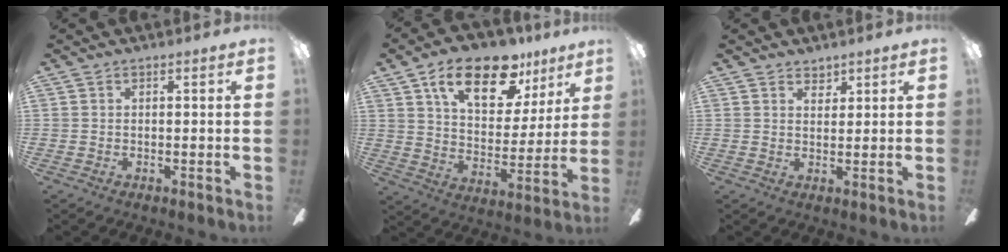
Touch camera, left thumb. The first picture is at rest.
{"total": 19.0, "force": [11.6, 9.4, 11.8], "torque": [-0.184, -0.052, 0.198]}
{"total": 2.7, "force": [2.3, 1.3, 0.4], "torque": [0.005, -0.013, 0.041]}